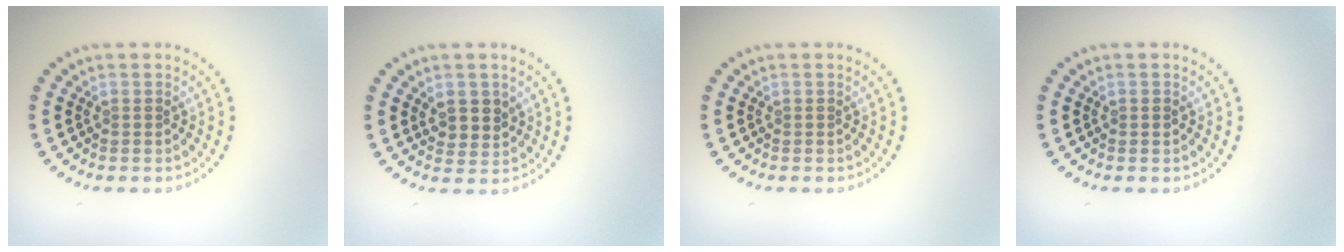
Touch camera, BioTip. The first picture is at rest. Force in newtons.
{"total": 2.4, "press": 2.2, "slide": 1.0}
{"total": 0.0}
{"total": 0.6, "press": 0.6, "slide": 0.2}